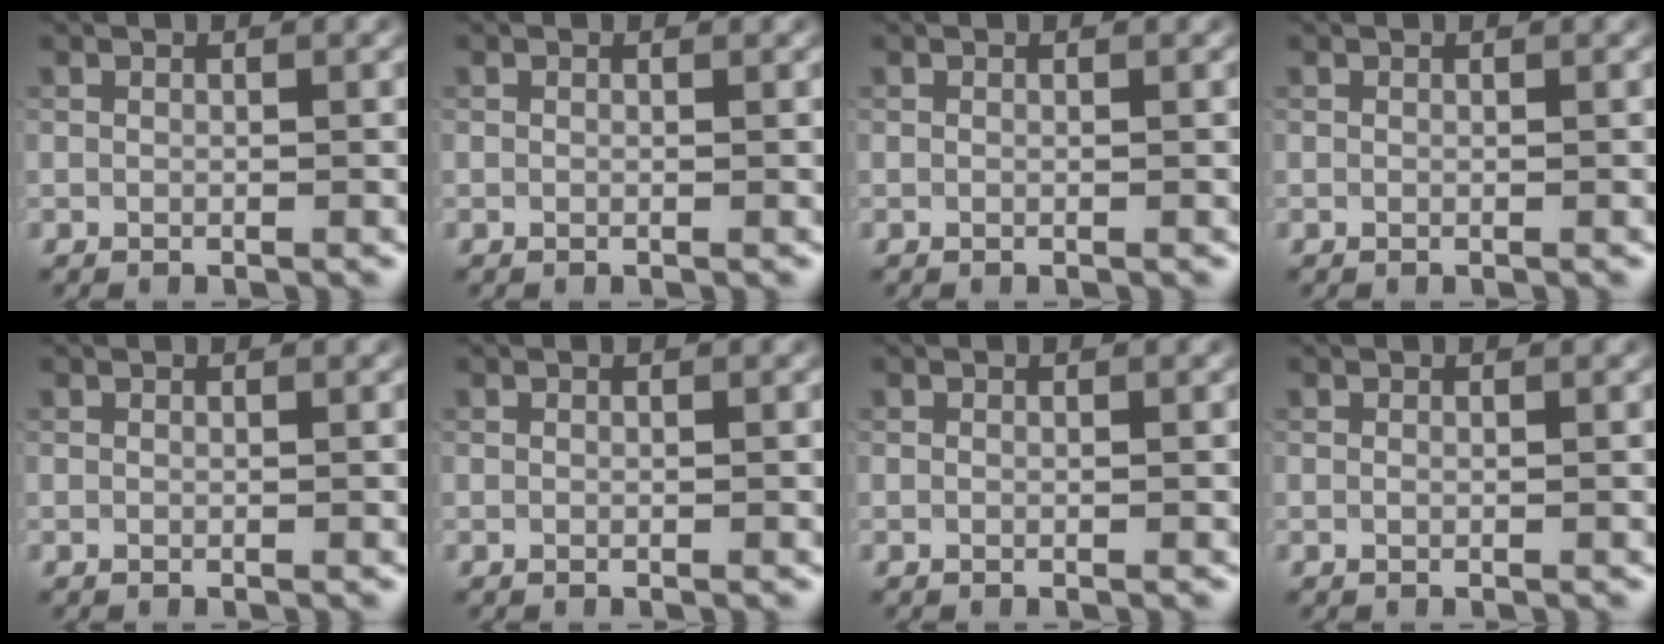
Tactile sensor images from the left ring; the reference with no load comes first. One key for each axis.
{"total": 0.0}
{"total": 0.0}
{"total": 0.0}
{"total": 0.5, "fx": 0.5, "fy": 0.0, "fz": 0.1, "tx": -0.003, "ty": 0.001, "tz": 0.005}
{"total": 0.0}
{"total": 0.0}
{"total": 0.0}